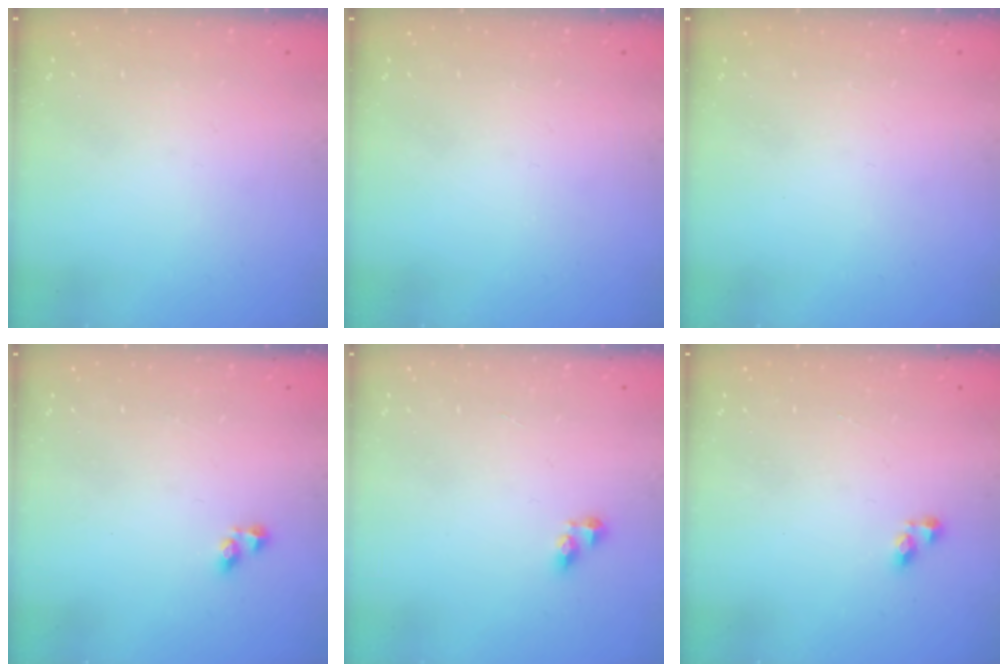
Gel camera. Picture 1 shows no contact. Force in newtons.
{"total": 0.0}
{"total": 0.0}
{"total": 2.7, "press": 2.7, "slide": 0.4}
{"total": 3.0, "press": 3.0, "slide": 0.3}
{"total": 3.8, "press": 3.7, "slide": 0.4}